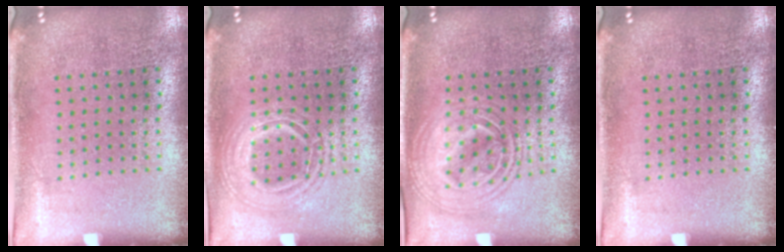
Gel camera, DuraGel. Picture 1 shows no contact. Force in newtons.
{"total": 2.3, "press": 2.3, "slide": 0.2}
{"total": 2.4, "press": 2.4, "slide": 0.2}
{"total": 0.0}